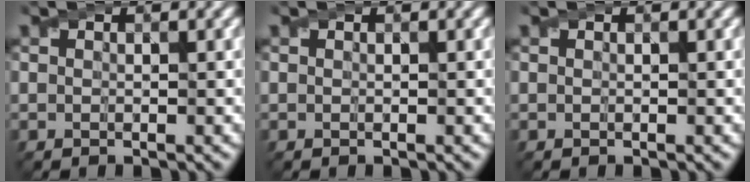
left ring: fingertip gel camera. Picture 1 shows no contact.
{"total": 0.0}
{"total": 0.0}